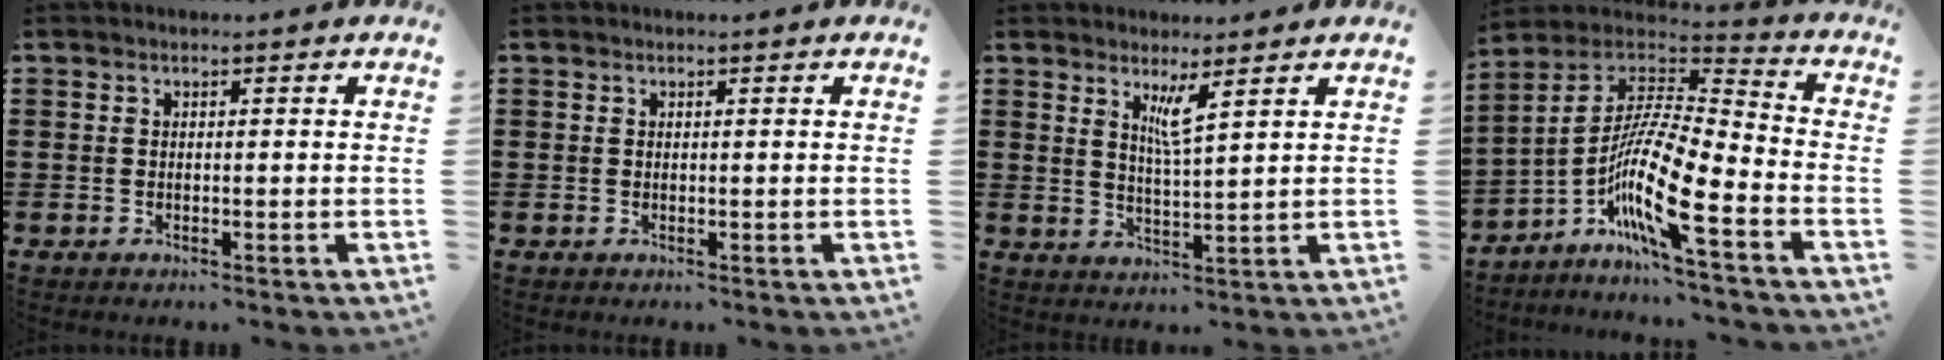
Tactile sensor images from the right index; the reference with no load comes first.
{"total": 0.0}
{"total": 3.9, "force": [2.4, 0.2, 3.0], "torque": [-0.058, -0.004, 0.040]}
{"total": 13.0, "force": [-6.3, 1.3, 11.3], "torque": [-0.244, -0.028, -0.132]}